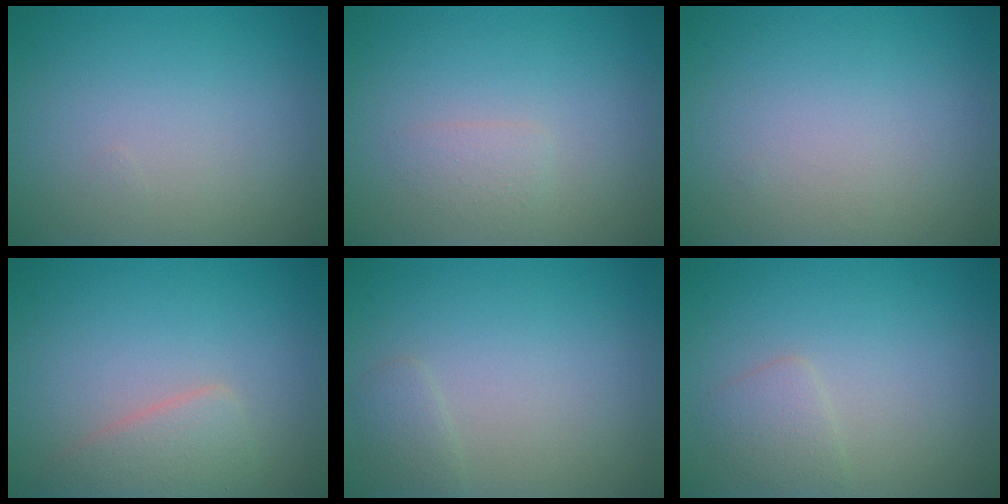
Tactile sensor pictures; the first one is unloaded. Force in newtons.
{"total": 1.1, "press": 1.1, "slide": 0.1}
{"total": 0.0}
{"total": 2.7, "press": 2.7, "slide": 0.1}
{"total": 1.1, "press": 1.1, "slide": 0.1}
{"total": 1.7, "press": 1.7, "slide": 0.0}